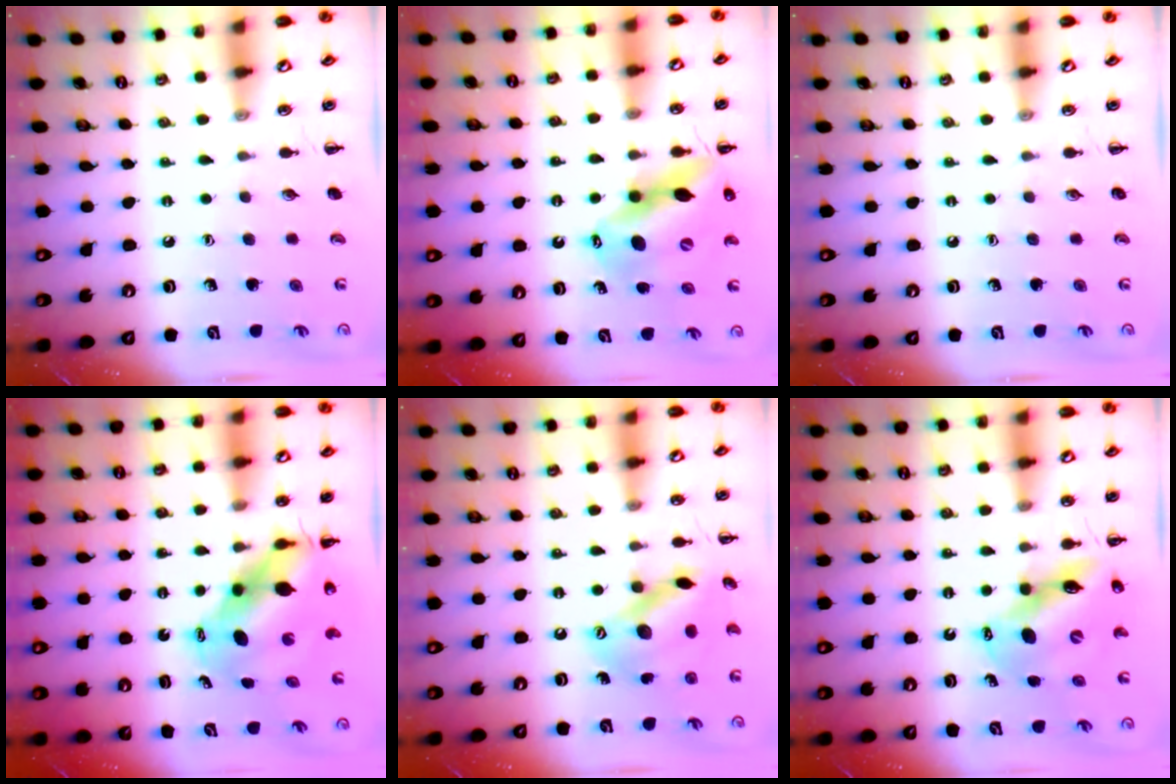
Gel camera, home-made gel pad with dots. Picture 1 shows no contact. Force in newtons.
{"total": 16.0, "press": 15.3, "slide": 4.7}
{"total": 0.0}
{"total": 10.1, "press": 9.8, "slide": 2.6}
{"total": 14.3, "press": 14.3, "slide": 1.0}
{"total": 12.0, "press": 11.7, "slide": 2.7}